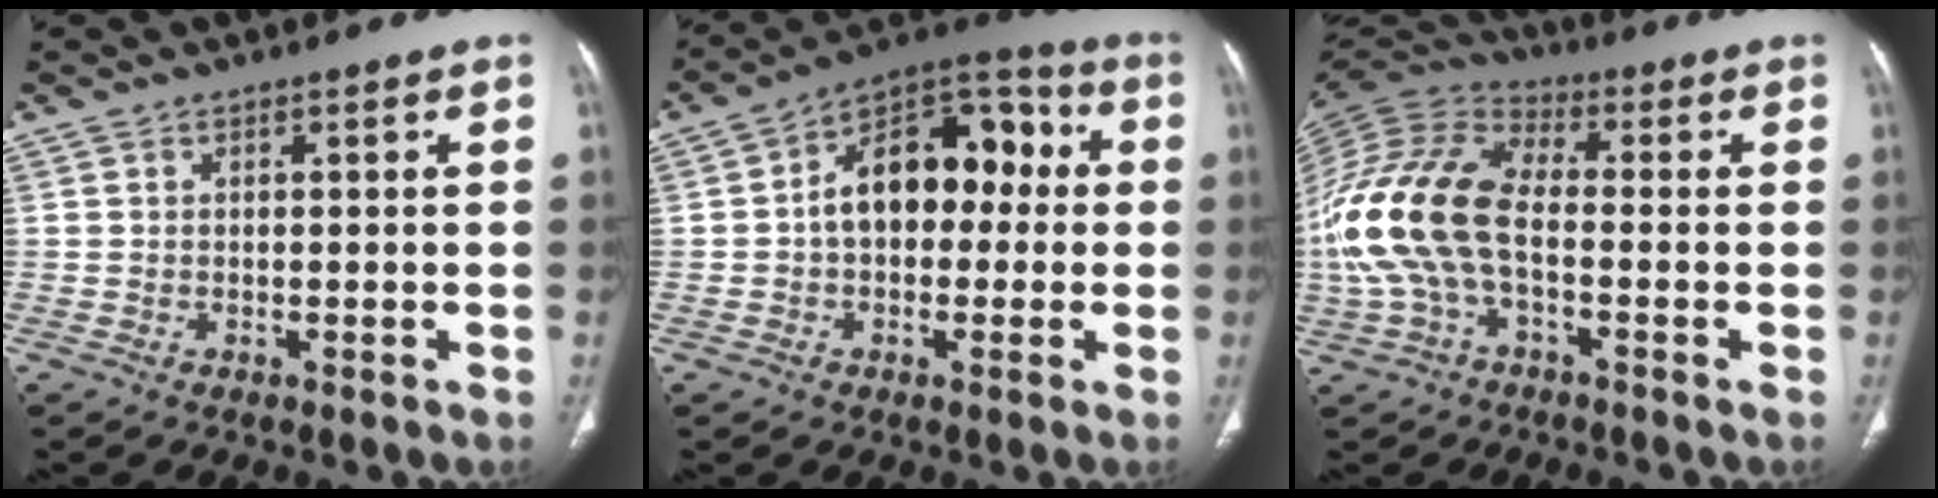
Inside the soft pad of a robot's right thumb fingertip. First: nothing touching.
{"total": 15.5, "force": [0.9, 10.0, 11.9], "torque": [-0.144, 0.051, 0.000]}
{"total": 16.7, "force": [-2.4, 9.3, 13.7], "torque": [-0.297, 0.034, -0.051]}